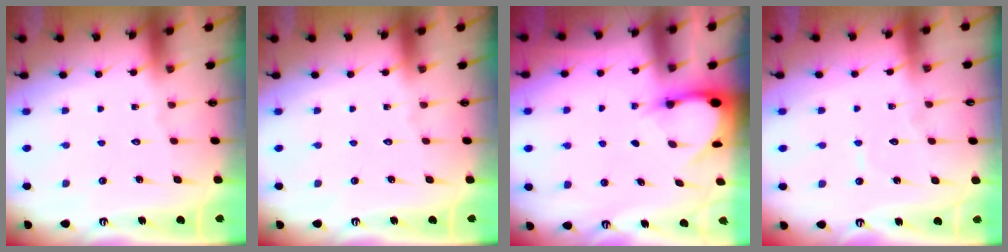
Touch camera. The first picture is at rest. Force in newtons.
{"total": 0.0}
{"total": 3.3, "press": 3.3, "slide": 0.3}
{"total": 3.6, "press": 3.6, "slide": 0.2}